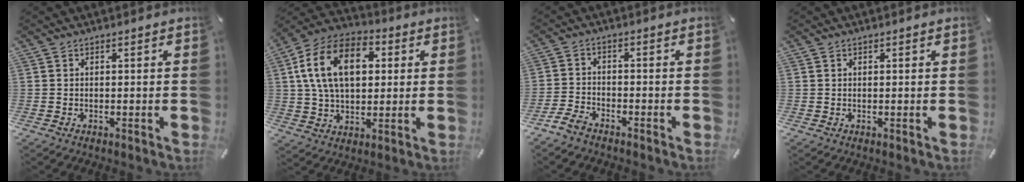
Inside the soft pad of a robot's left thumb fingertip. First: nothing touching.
{"total": 17.1, "force": [3.9, 11.4, 12.2], "torque": [-0.252, 0.011, 0.064]}
{"total": 4.0, "force": [-3.5, 1.5, 1.2], "torque": [-0.040, 0.013, -0.073]}
{"total": 0.0}